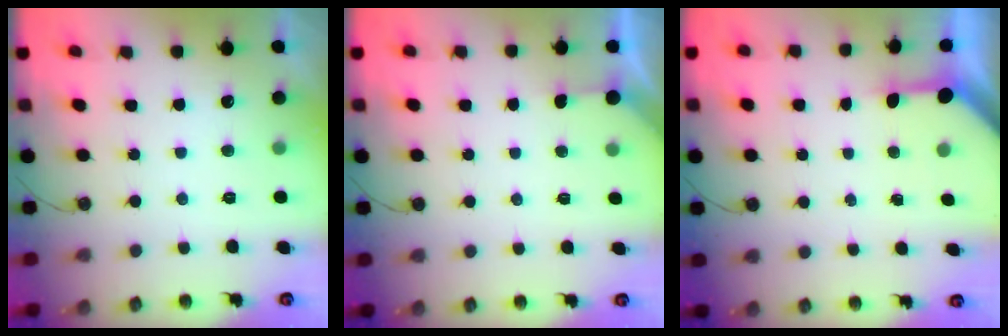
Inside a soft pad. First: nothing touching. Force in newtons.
{"total": 2.4, "press": 2.4, "slide": 0.4}
{"total": 3.4, "press": 3.3, "slide": 0.4}